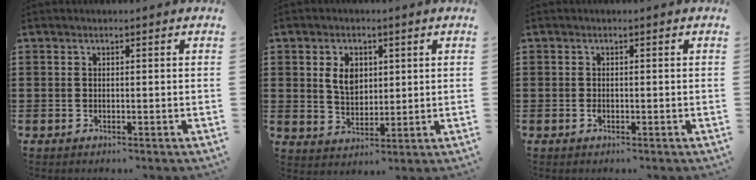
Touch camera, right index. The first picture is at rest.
{"total": 5.1, "force": [1.5, 3.6, 3.3], "torque": [-0.070, 0.011, 0.023]}
{"total": 0.7, "force": [-0.3, 0.4, 0.5], "torque": [-0.012, -0.003, -0.005]}